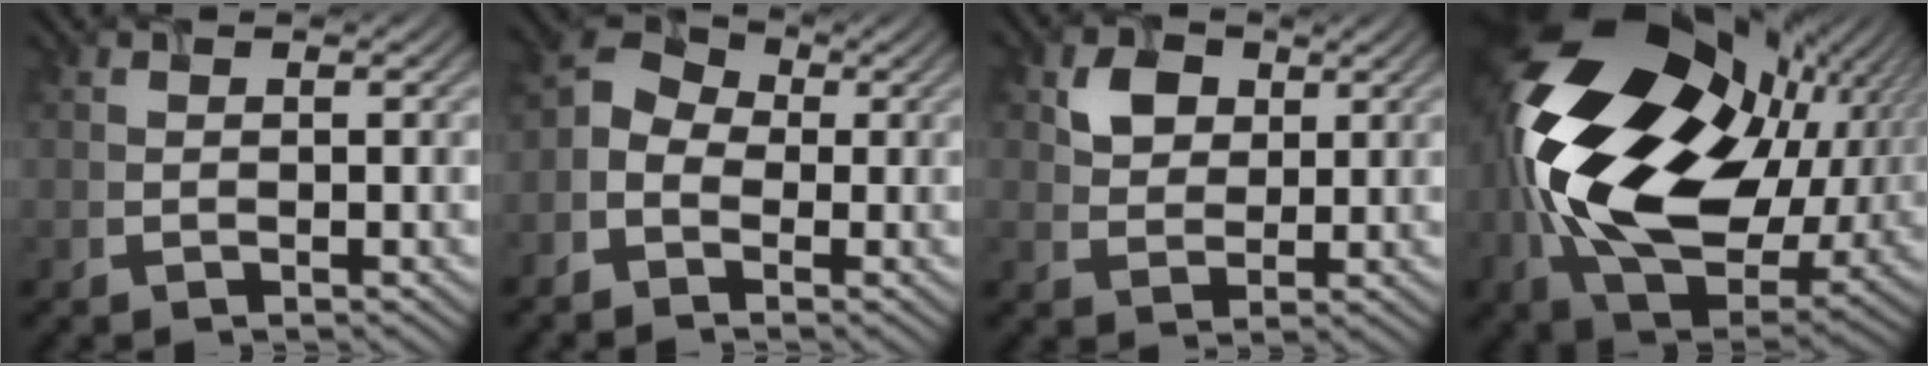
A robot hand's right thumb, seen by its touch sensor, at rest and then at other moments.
{"total": 4.7, "force": [-1.6, 3.7, 2.3], "torque": [-0.053, 0.003, -0.046]}
{"total": 4.2, "force": [1.7, 3.3, 2.0], "torque": [-0.044, -0.002, 0.029]}
{"total": 22.0, "force": [2.2, 14.4, 16.5], "torque": [-0.395, -0.041, 0.066]}